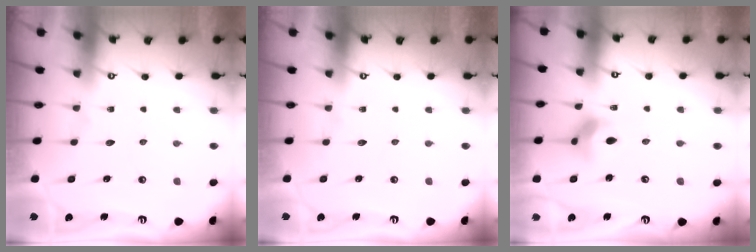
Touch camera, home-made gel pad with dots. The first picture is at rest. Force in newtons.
{"total": 0.0}
{"total": 8.0, "press": 7.9, "slide": 1.2}